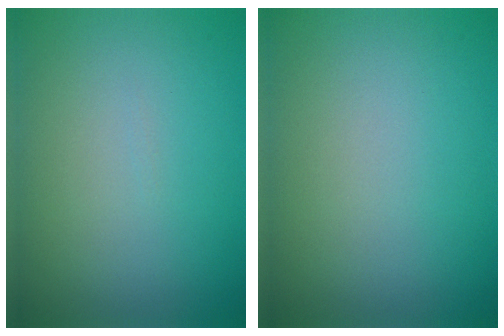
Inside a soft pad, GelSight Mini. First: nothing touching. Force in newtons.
{"total": 0.0}